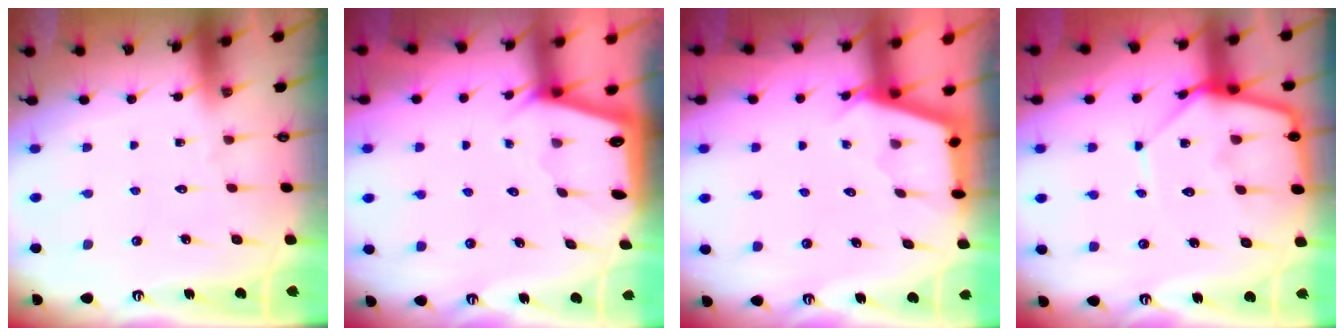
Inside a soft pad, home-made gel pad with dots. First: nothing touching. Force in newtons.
{"total": 2.0, "press": 2.0, "slide": 0.3}
{"total": 2.4, "press": 2.4, "slide": 0.2}
{"total": 11.4, "press": 11.3, "slide": 1.0}